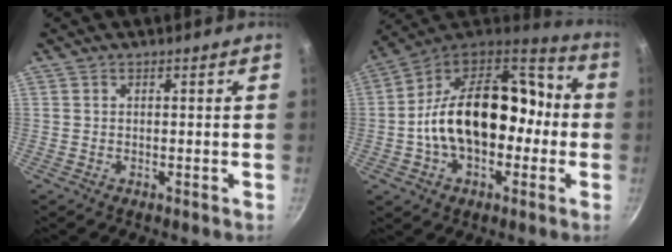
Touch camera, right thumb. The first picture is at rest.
{"total": 24.2, "force": [-1.5, 14.8, 19.0], "torque": [-0.289, 0.046, -0.024]}